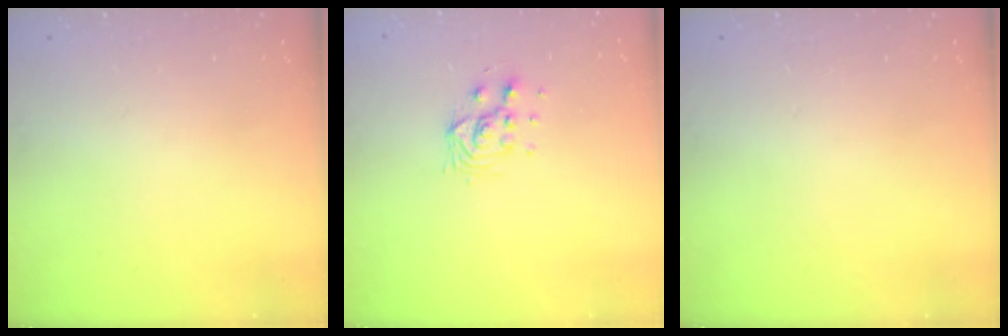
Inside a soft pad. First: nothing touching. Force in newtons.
{"total": 5.9, "press": 5.9, "slide": 0.4}
{"total": 0.0}